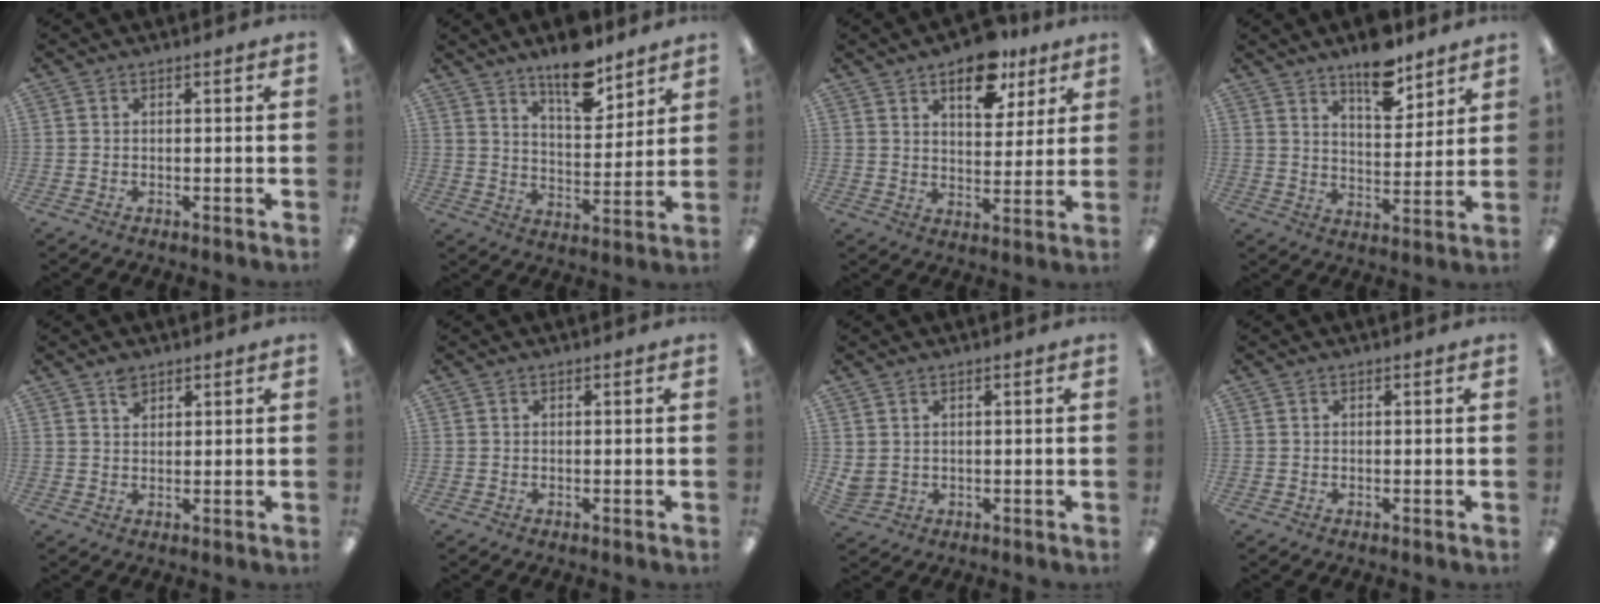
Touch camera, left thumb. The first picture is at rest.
{"total": 11.9, "force": [9.4, 4.3, 6.0], "torque": [-0.086, -0.058, 0.164]}
{"total": 11.9, "force": [7.7, 5.9, 6.9], "torque": [-0.083, -0.034, 0.130]}
{"total": 10.7, "force": [8.3, 4.2, 5.4], "torque": [-0.064, -0.054, 0.141]}
{"total": 2.6, "force": [2.0, 1.4, 0.9], "torque": [-0.014, -0.007, 0.037]}
{"total": 0.0}
{"total": 2.5, "force": [1.3, 1.9, 0.9], "torque": [-0.022, 0.000, 0.025]}
{"total": 0.0}